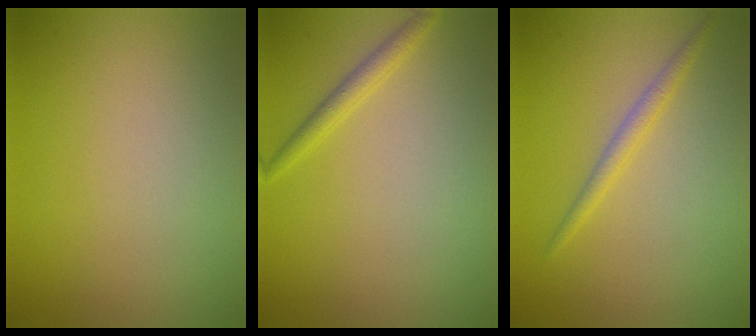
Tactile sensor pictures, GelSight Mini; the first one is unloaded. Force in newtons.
{"total": 1.5, "press": 1.5, "slide": 0.1}
{"total": 1.4, "press": 1.4, "slide": 0.1}